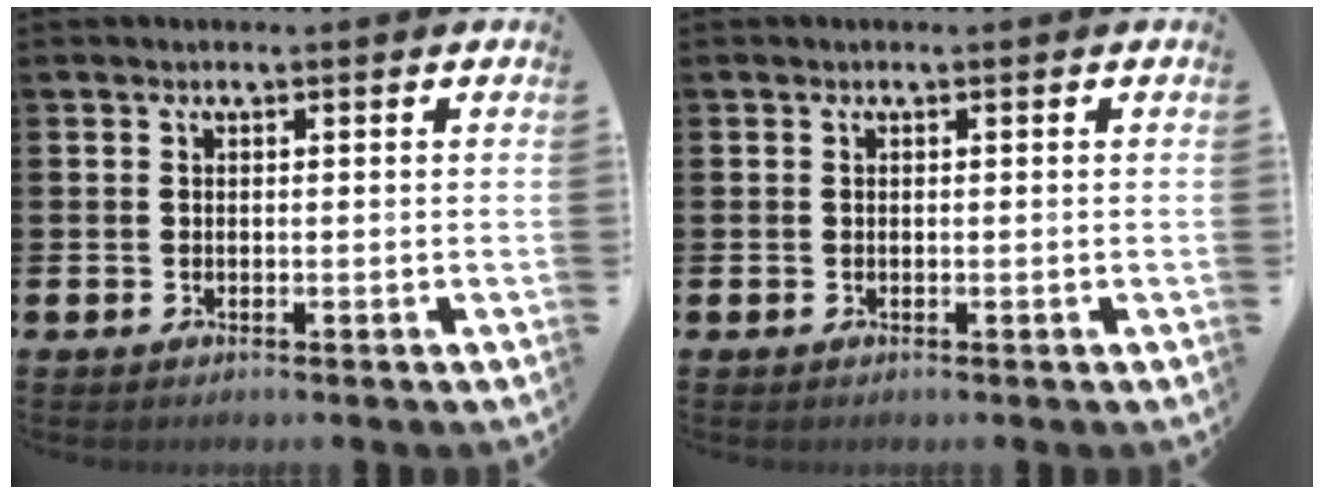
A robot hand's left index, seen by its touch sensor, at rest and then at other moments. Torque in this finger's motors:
{"motor_torque": [0.00, 0.00, 0.00, 0.00]}